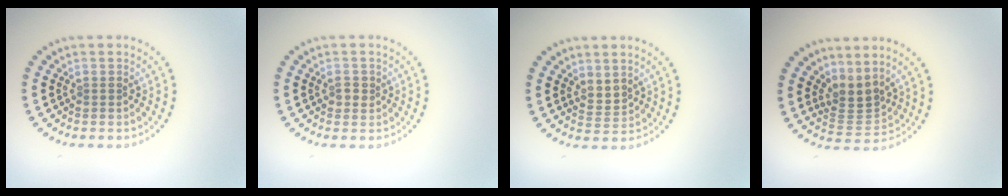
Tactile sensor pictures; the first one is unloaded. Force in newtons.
{"total": 1.2, "press": 1.2, "slide": 0.1}
{"total": 1.7, "press": 1.4, "slide": 1.0}
{"total": 2.8, "press": 1.9, "slide": 2.1}